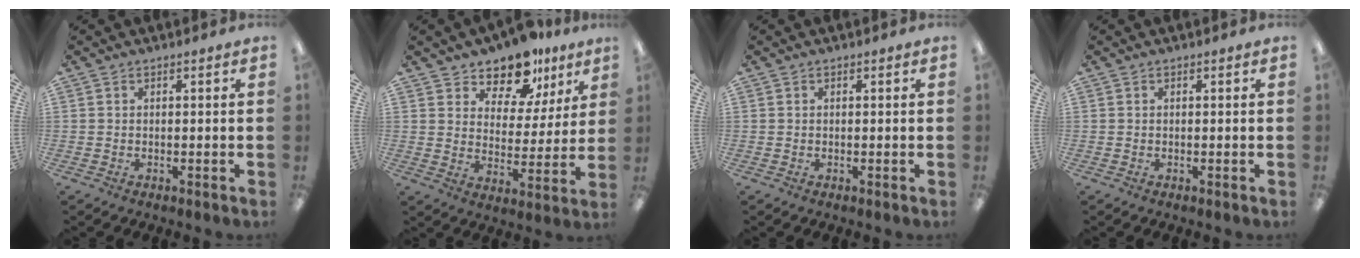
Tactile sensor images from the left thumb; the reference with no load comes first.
{"total": 12.1, "force": [9.9, 5.7, 4.1], "torque": [-0.068, -0.069, 0.182]}
{"total": 0.0}
{"total": 0.0}